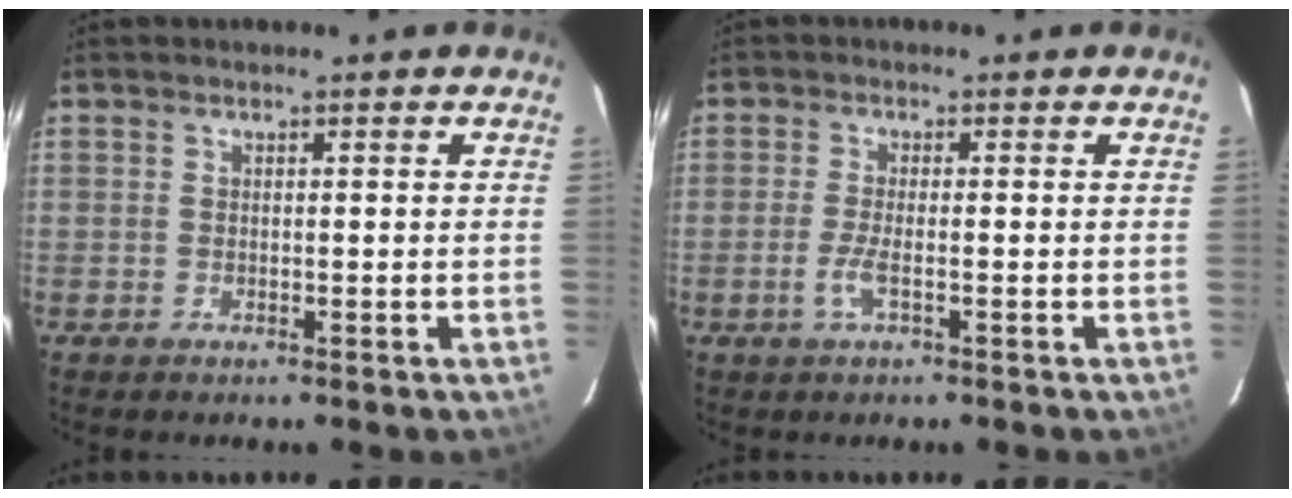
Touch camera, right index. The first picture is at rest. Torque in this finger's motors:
{"motor_torque": [-0.14, -0.05, 0.00, 0.00]}